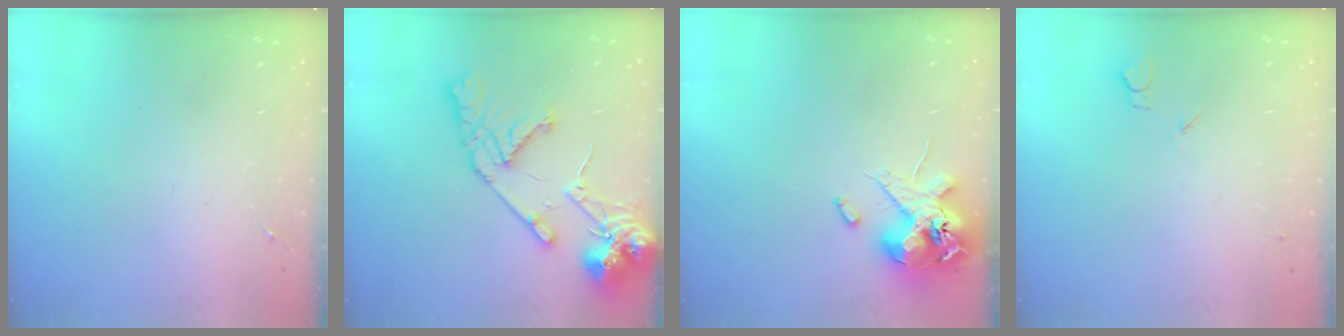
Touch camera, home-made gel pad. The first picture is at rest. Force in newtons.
{"total": 16.2, "press": 16.0, "slide": 2.5}
{"total": 13.4, "press": 13.2, "slide": 2.3}
{"total": 3.2, "press": 3.2, "slide": 0.4}